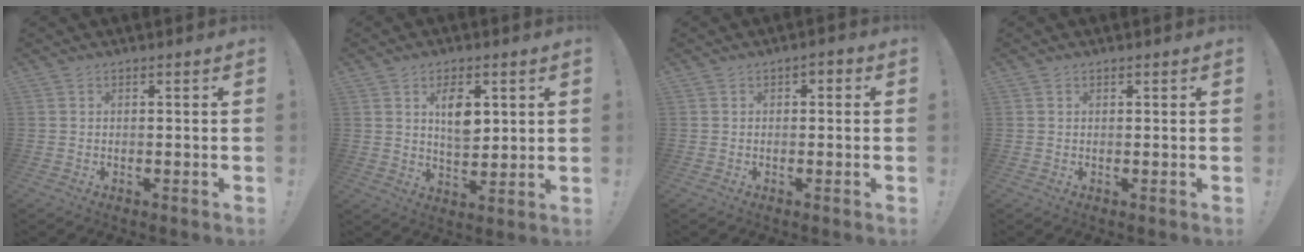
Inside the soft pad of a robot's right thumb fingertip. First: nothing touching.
{"total": 9.0, "force": [3.1, 5.2, 6.7], "torque": [-0.090, -0.009, 0.051]}
{"total": 1.7, "force": [-0.8, 1.3, 0.8], "torque": [-0.012, 0.008, -0.016]}
{"total": 0.6, "force": [0.5, 0.2, 0.1], "torque": [0.004, -0.002, 0.009]}